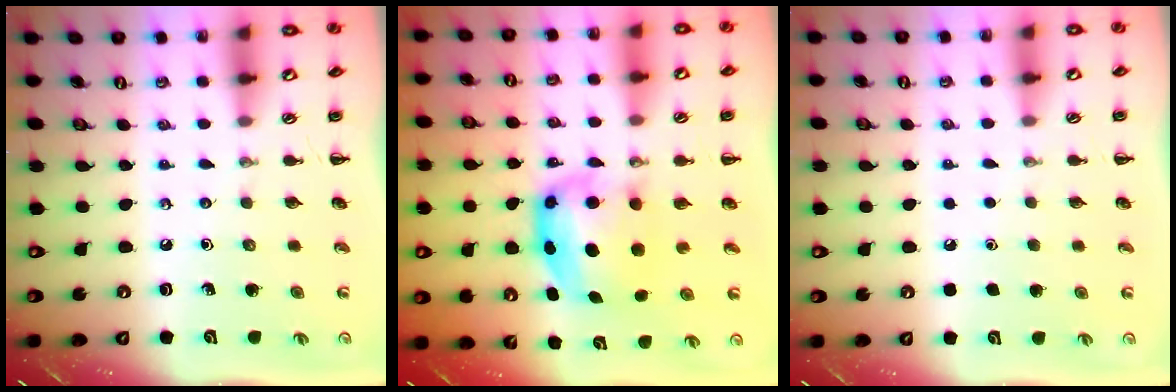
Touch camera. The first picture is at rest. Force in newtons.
{"total": 6.0, "press": 5.9, "slide": 0.8}
{"total": 1.7, "press": 1.7, "slide": 0.1}